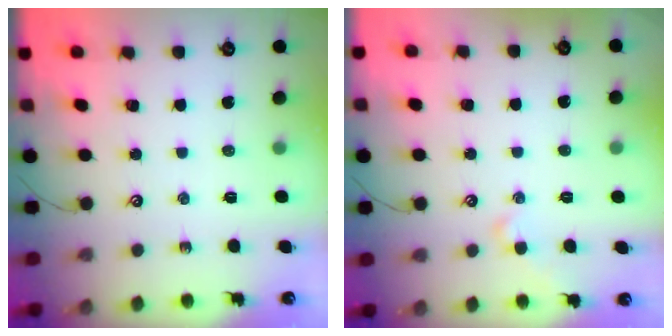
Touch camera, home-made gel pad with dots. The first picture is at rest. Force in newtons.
{"total": 2.0, "press": 2.0, "slide": 0.4}